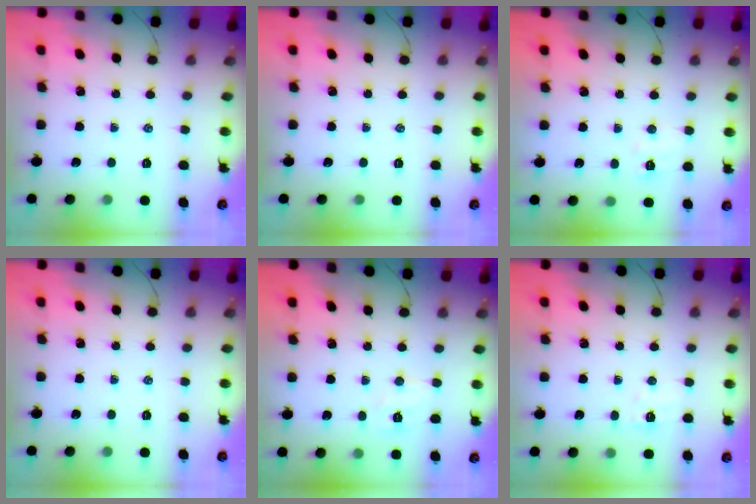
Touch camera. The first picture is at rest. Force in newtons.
{"total": 0.0}
{"total": 4.0, "press": 3.9, "slide": 1.1}
{"total": 0.0}
{"total": 5.5, "press": 5.4, "slide": 0.8}
{"total": 4.5, "press": 4.4, "slide": 1.1}